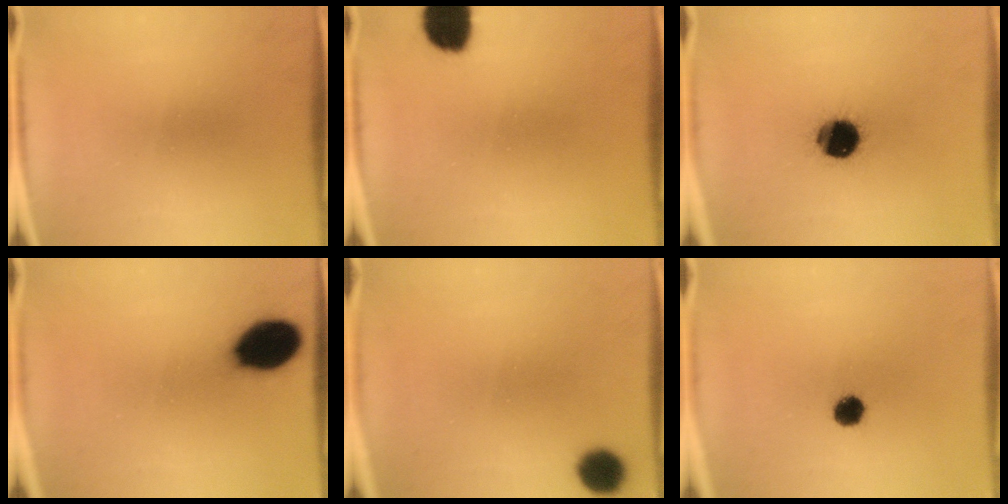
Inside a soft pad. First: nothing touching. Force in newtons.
{"total": 7.2}
{"total": 13.5}
{"total": 13.7}
{"total": 6.8}
{"total": 4.3}